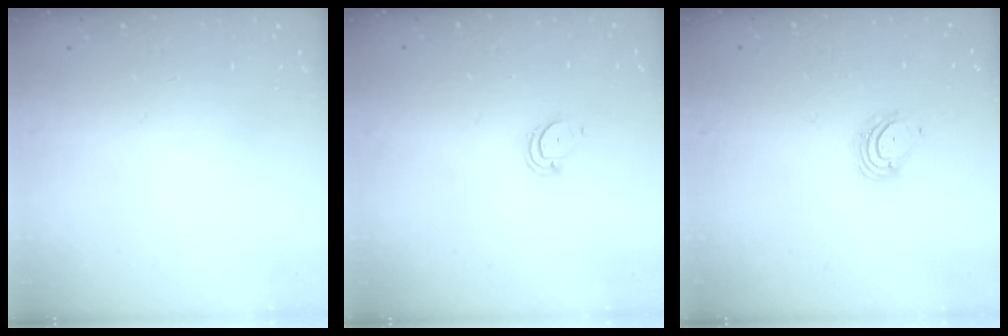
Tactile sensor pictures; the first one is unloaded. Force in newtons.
{"total": 2.9, "press": 2.9, "slide": 0.2}
{"total": 3.9, "press": 3.9, "slide": 0.3}